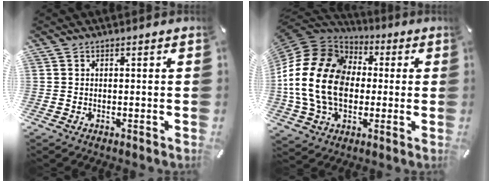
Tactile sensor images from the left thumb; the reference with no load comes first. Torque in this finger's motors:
{"motor_torque": [1.30, 1.67, 2.01, -0.75, 1.06]}